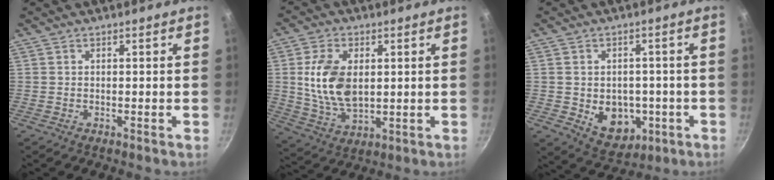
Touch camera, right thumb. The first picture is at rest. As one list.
[{"total": 12.1, "force": [1.6, 7.3, 9.6], "torque": [-0.169, -0.012, 0.035]}, {"total": 10.1, "force": [-2.1, 7.8, 6.1], "torque": [-0.056, 0.001, -0.012]}]